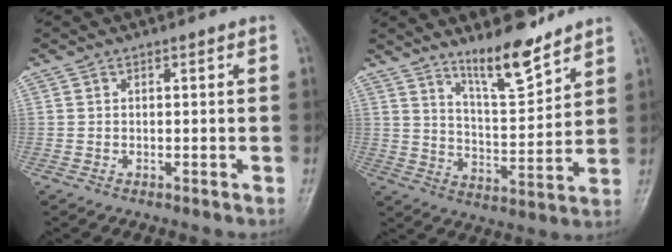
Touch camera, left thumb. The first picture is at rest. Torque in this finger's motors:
{"motor_torque": [0.97, -0.71, 0.85, -0.96, 0.04]}